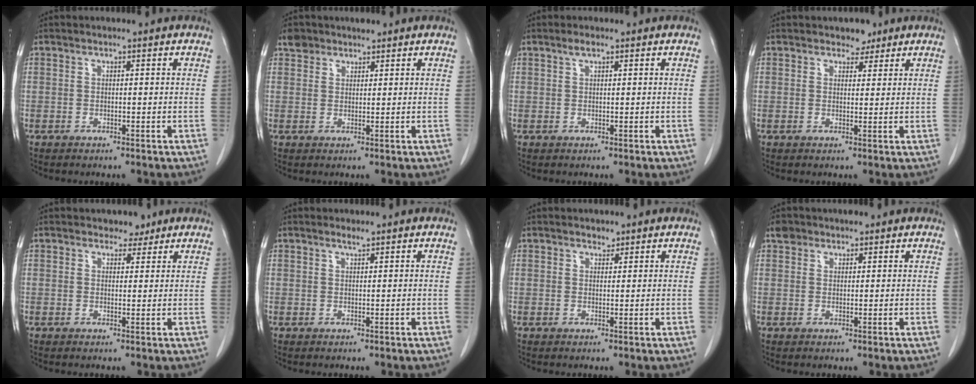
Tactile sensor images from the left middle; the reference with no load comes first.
{"total": 2.4, "force": [2.0, 1.4, 0.1], "torque": [0.000, 0.010, 0.032]}
{"total": 1.1, "force": [0.8, 0.2, 0.8], "torque": [-0.018, 0.003, 0.016]}
{"total": 2.3, "force": [1.8, 1.4, 0.4], "torque": [-0.004, -0.002, 0.026]}
{"total": 2.4, "force": [1.9, 1.4, 0.4], "torque": [-0.004, 0.000, 0.027]}
{"total": 0.7, "force": [0.6, -0.1, 0.3], "torque": [-0.012, -0.003, 0.015]}
{"total": 1.0, "force": [0.9, 0.5, 0.1], "torque": [-0.001, -0.007, 0.012]}
{"total": 2.0, "force": [1.5, 1.3, 0.2], "torque": [0.000, 0.008, 0.022]}